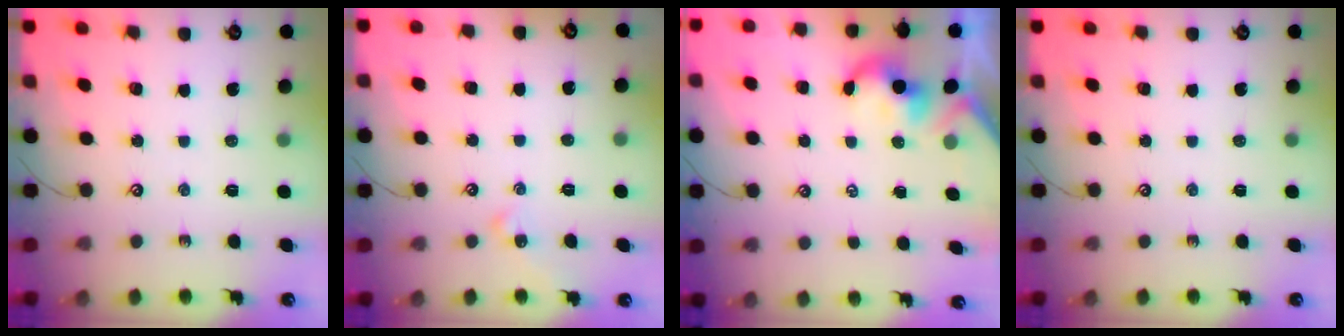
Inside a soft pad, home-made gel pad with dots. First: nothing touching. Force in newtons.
{"total": 0.6, "press": 0.5, "slide": 0.3}
{"total": 0.0}
{"total": 0.0}